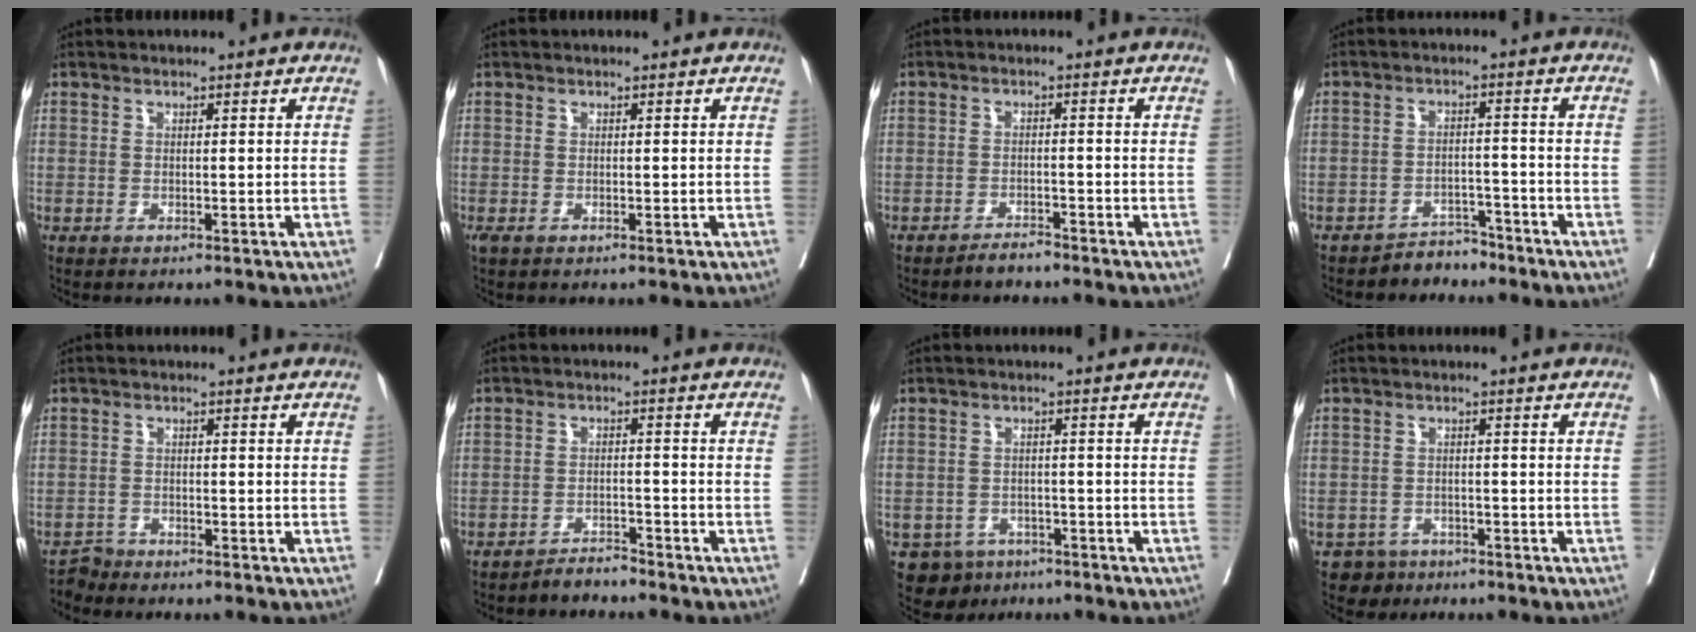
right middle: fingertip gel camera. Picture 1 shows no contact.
{"total": 0.6, "force": [-0.3, 0.3, 0.4], "torque": [-0.009, -0.002, -0.003]}
{"total": 2.0, "force": [-1.9, 0.2, 0.5], "torque": [-0.011, -0.003, -0.032]}
{"total": 3.6, "force": [-3.3, 1.4, -0.3], "torque": [0.006, 0.002, -0.053]}
{"total": 1.7, "force": [-1.5, 0.1, -0.8], "torque": [0.019, -0.006, -0.029]}
{"total": 2.5, "force": [-2.5, 0.0, 0.0], "torque": [0.001, -0.010, -0.044]}
{"total": 4.8, "force": [-3.1, 3.5, 0.7], "torque": [-0.009, 0.004, -0.043]}
{"total": 3.1, "force": [-2.2, 2.1, -0.4], "torque": [0.003, 0.007, -0.035]}